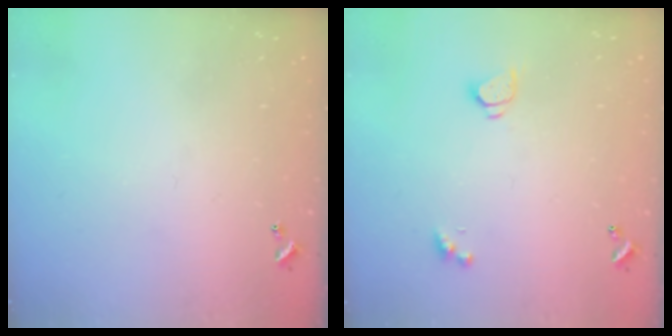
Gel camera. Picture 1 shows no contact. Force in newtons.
{"total": 1.6, "press": 1.6, "slide": 0.3}